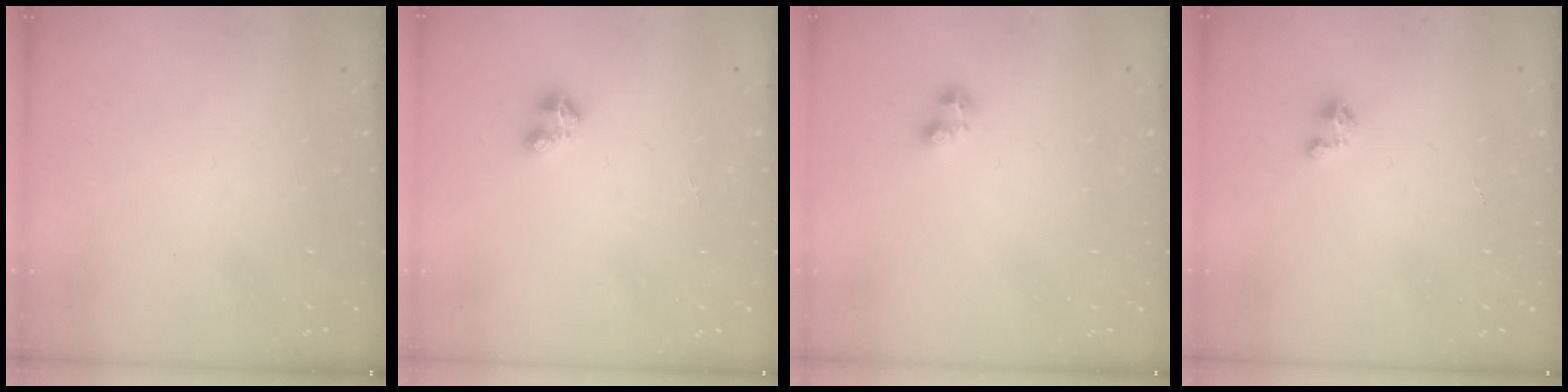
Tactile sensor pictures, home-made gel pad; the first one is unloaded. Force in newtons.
{"total": 3.2, "press": 3.2, "slide": 0.3}
{"total": 2.2, "press": 2.2, "slide": 0.5}
{"total": 2.1, "press": 2.1, "slide": 0.2}